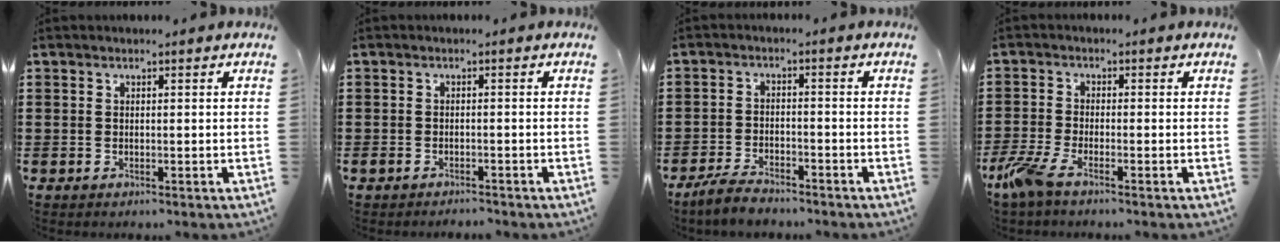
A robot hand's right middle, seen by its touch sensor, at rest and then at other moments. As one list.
[{"total": 1.2, "force": [-1.2, 0.2, 0.1], "torque": [-0.007, 0.000, -0.025]}, {"total": 3.8, "force": [-3.5, 0.8, 1.2], "torque": [-0.030, 0.004, -0.073]}, {"total": 4.4, "force": [-2.9, 0.9, 3.2], "torque": [-0.094, -0.017, -0.063]}]